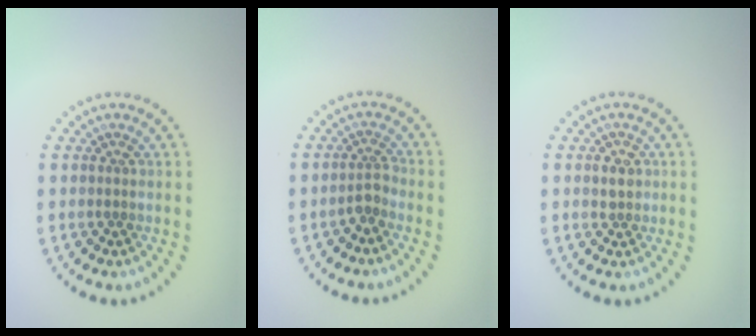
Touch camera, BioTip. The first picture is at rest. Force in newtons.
{"total": 1.5, "press": 1.1, "slide": 1.0}
{"total": 1.1, "press": 1.1, "slide": 0.1}